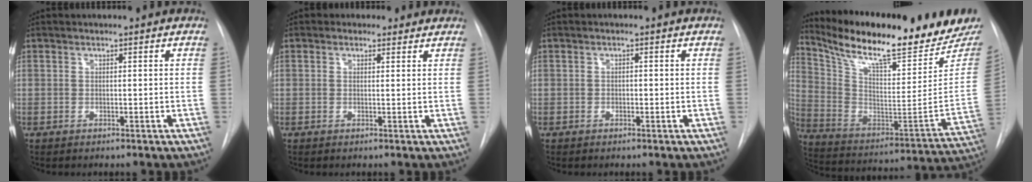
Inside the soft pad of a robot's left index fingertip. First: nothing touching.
{"total": 2.1, "force": [1.4, 1.5, 0.2], "torque": [-0.001, 0.009, 0.013]}
{"total": 0.6, "force": [-0.2, 0.4, 0.4], "torque": [-0.003, 0.003, -0.006]}
{"total": 25.2, "force": [21.2, 4.9, 12.8], "torque": [-0.223, -0.040, 0.316]}